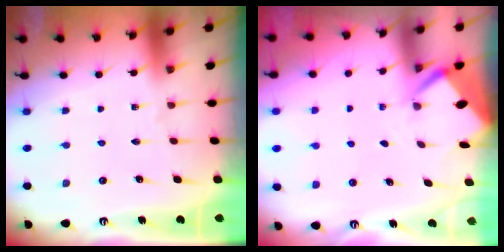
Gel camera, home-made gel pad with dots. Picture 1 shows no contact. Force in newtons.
{"total": 2.6, "press": 2.6, "slide": 0.3}